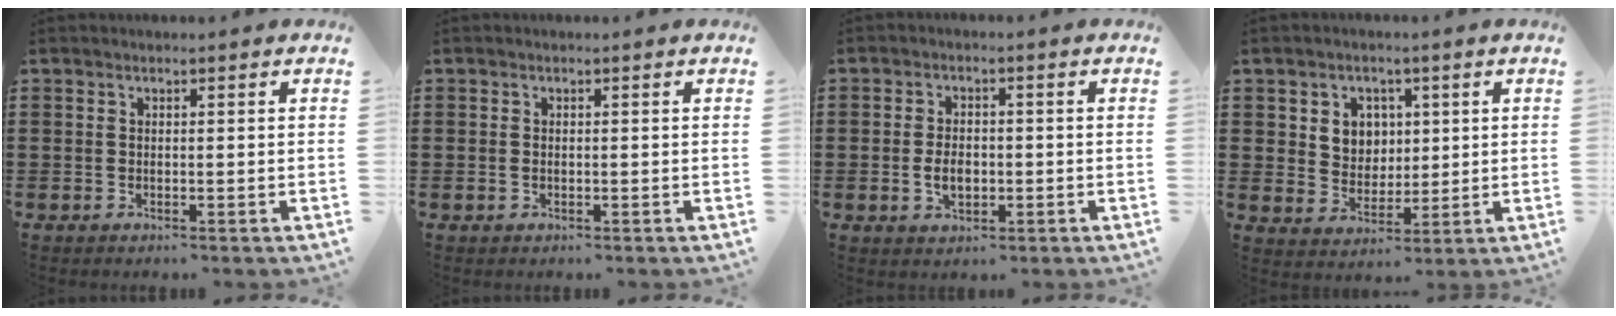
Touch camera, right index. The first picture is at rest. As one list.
[{"total": 0.6, "force": [-0.1, 0.3, 0.5], "torque": [-0.012, -0.001, -0.002]}, {"total": 3.7, "force": [-0.7, 2.3, 2.8], "torque": [-0.063, 0.001, -0.014]}, {"total": 5.2, "force": [1.7, 4.7, 1.4], "torque": [-0.035, 0.011, 0.026]}]